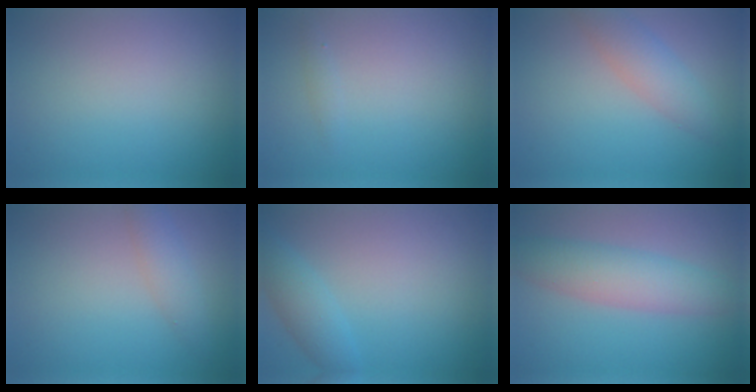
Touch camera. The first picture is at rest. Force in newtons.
{"total": 0.6, "press": 0.6, "slide": 0.0}
{"total": 3.1, "press": 3.1, "slide": 0.1}
{"total": 2.2, "press": 2.2, "slide": 0.1}
{"total": 2.6, "press": 2.6, "slide": 0.1}
{"total": 4.8, "press": 4.8, "slide": 0.1}